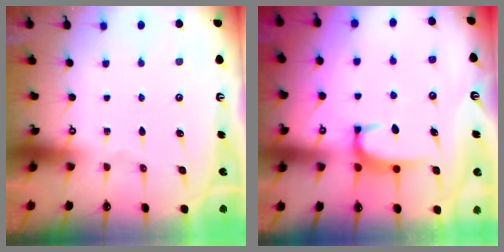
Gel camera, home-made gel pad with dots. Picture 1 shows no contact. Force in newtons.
{"total": 1.8, "press": 1.8, "slide": 0.4}